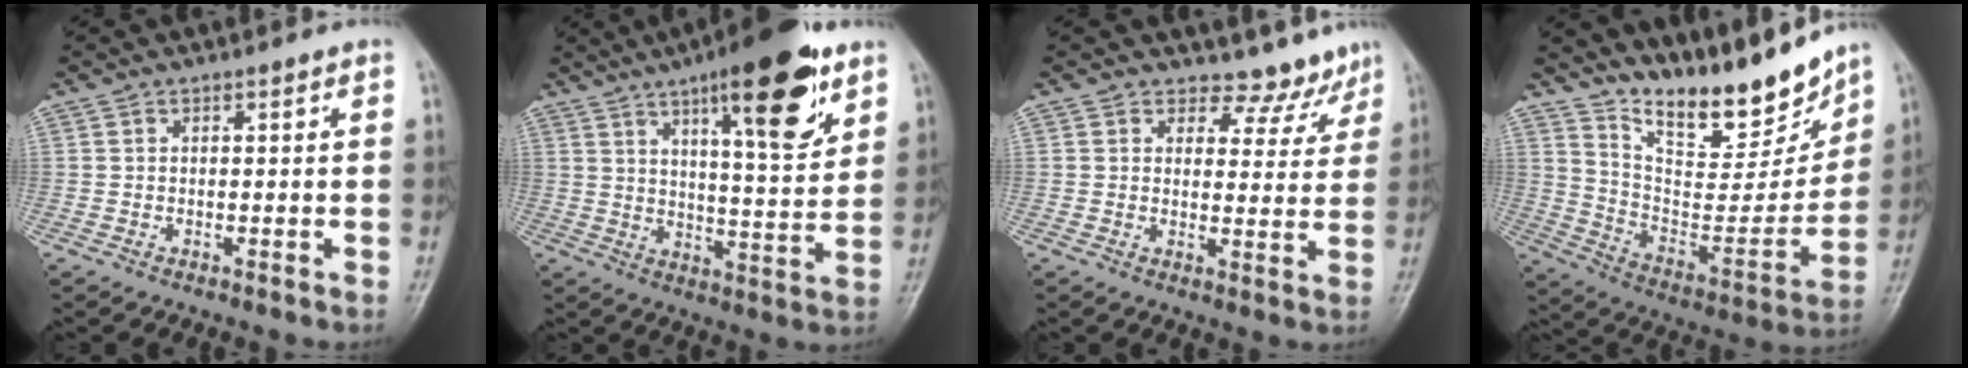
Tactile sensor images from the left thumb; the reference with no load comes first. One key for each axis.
{"total": 17.6, "fx": 9.7, "fy": 4.8, "fz": 13.8, "tx": -0.175, "ty": -0.045, "tz": 0.144}
{"total": 6.3, "fx": 5.6, "fy": 3.0, "fz": -0.4, "tx": 0.035, "ty": -0.047, "tz": 0.058}
{"total": 19.4, "fx": 15.8, "fy": 5.9, "fz": 9.6, "tx": -0.104, "ty": -0.098, "tz": 0.269}